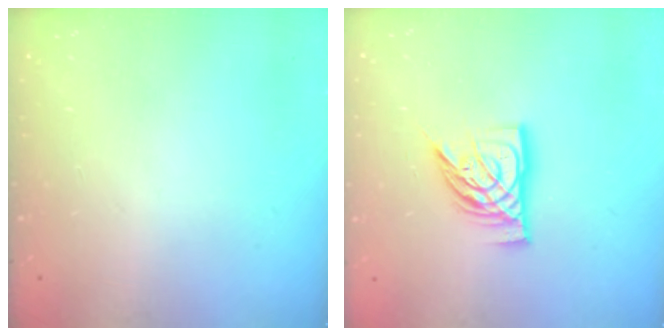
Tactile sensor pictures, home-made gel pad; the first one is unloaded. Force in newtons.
{"total": 13.0, "press": 13.0, "slide": 1.2}